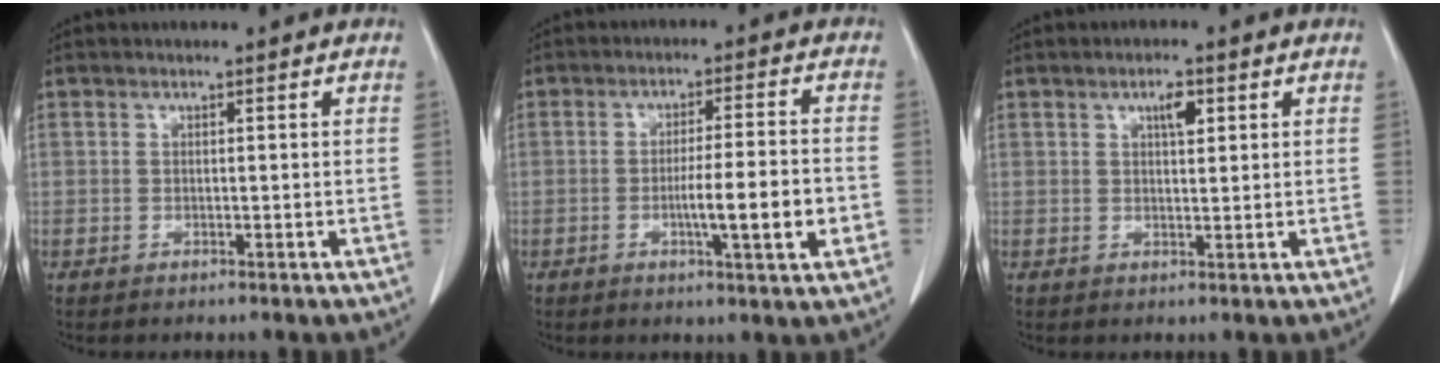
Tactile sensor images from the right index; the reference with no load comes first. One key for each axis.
{"total": 8.7, "fx": -2.3, "fy": 0.3, "fz": 8.3, "tx": -0.128, "ty": -0.002, "tz": -0.036}
{"total": 2.9, "fx": 1.3, "fy": 0.9, "fz": 2.4, "tx": -0.040, "ty": 0.001, "tz": 0.023}